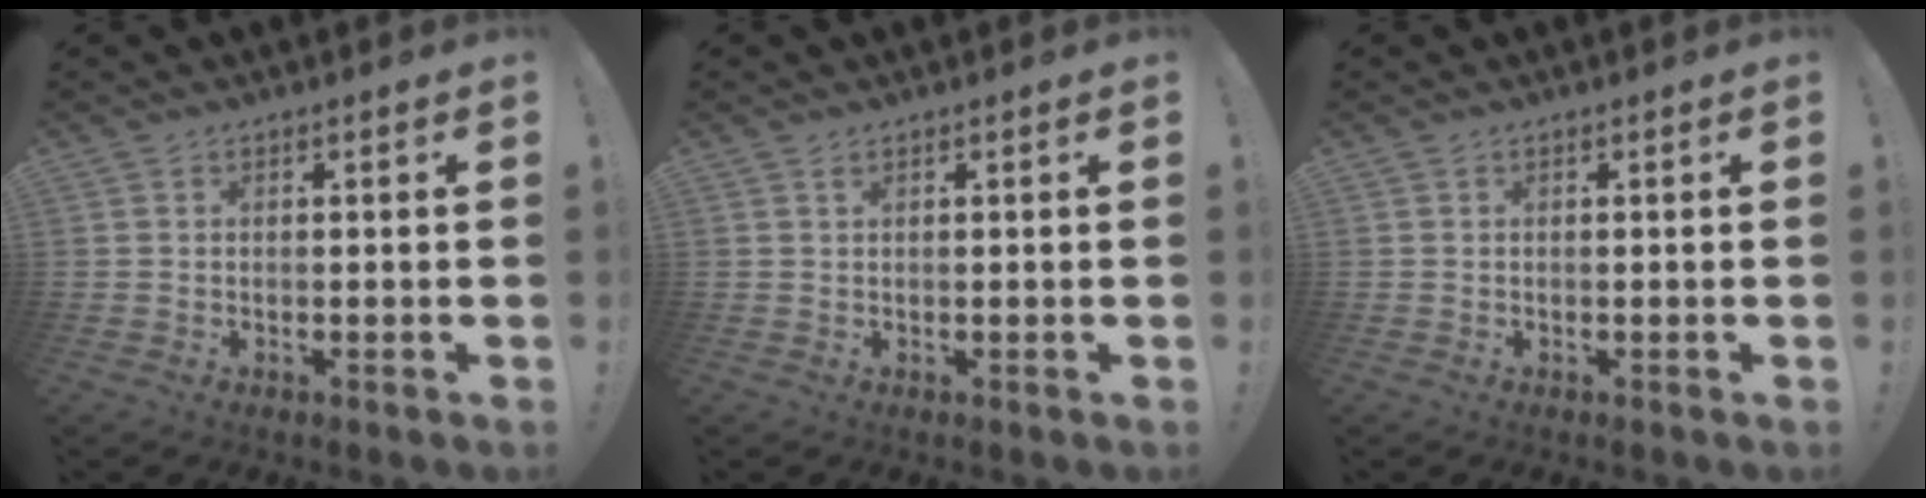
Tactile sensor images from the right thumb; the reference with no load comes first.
{"total": 0.7, "force": [0.5, 0.1, 0.4], "torque": [-0.006, -0.002, 0.009]}
{"total": 0.0}